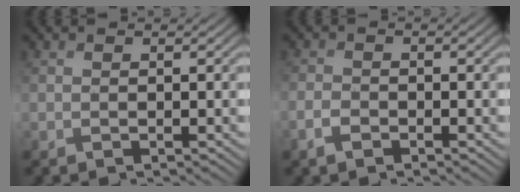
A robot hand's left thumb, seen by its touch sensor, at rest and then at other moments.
{"total": 2.0, "force": [-1.3, 1.0, 1.1], "torque": [-0.027, 0.000, -0.030]}